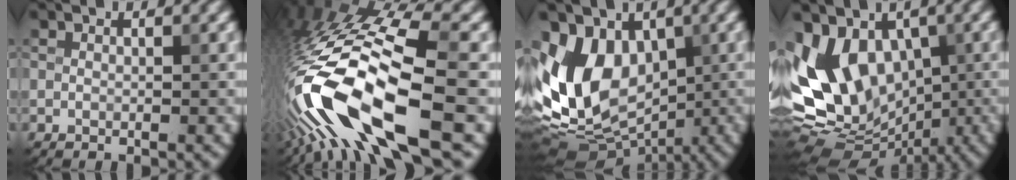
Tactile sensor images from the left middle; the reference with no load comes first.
{"total": 15.3, "force": [-6.8, 5.0, 12.8], "torque": [-0.257, -0.004, -0.119]}
{"total": 11.3, "force": [-0.1, 8.3, 7.7], "torque": [-0.145, 0.001, -0.017]}
{"total": 11.8, "force": [-0.2, 8.9, 7.7], "torque": [-0.111, 0.006, 0.005]}